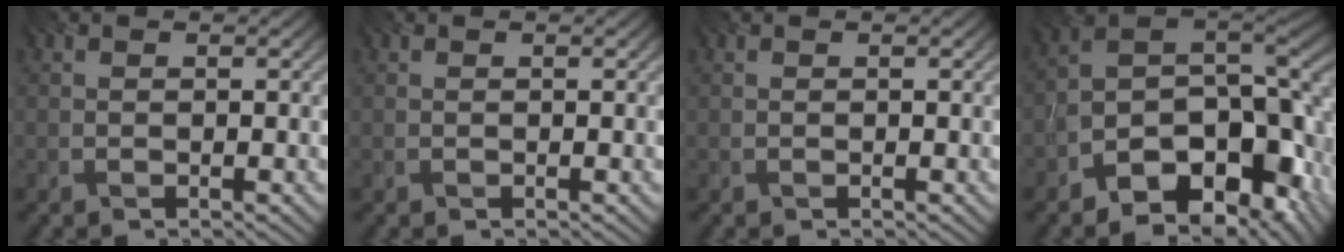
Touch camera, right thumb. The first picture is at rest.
{"total": 0.0}
{"total": 0.0}
{"total": 14.8, "force": [-7.1, 8.0, 10.3], "torque": [-0.175, -0.019, -0.112]}